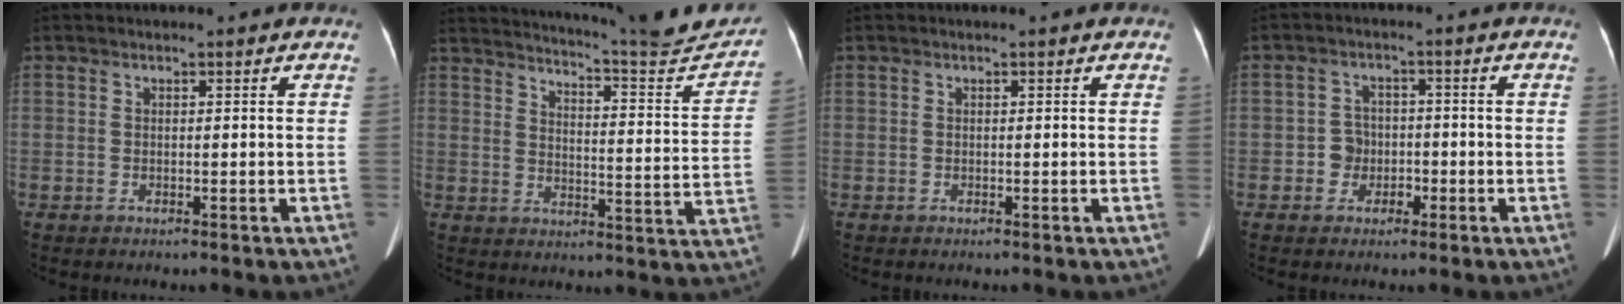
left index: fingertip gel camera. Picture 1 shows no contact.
{"total": 19.5, "force": [18.6, 0.2, 6.0], "torque": [-0.092, -0.066, 0.234]}
{"total": 0.0}
{"total": 3.4, "force": [-1.2, 3.1, 1.0], "torque": [-0.020, 0.010, -0.020]}